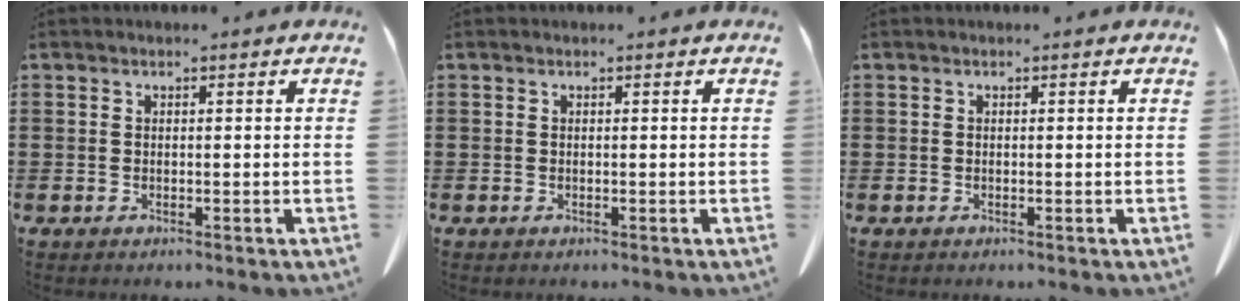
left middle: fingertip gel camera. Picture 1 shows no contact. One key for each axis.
{"total": 0.0}
{"total": 0.0}